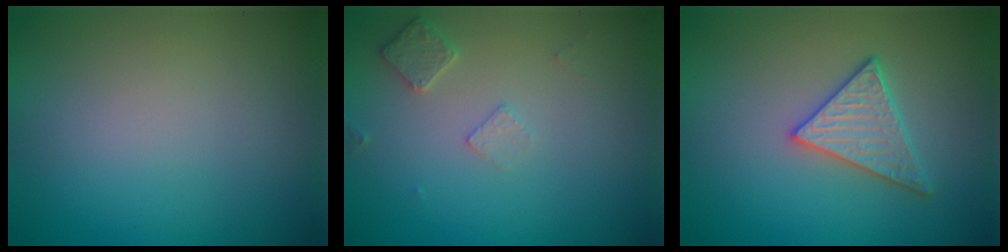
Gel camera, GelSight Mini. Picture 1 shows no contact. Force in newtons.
{"total": 1.8, "press": 1.8, "slide": 0.3}
{"total": 3.1, "press": 3.0, "slide": 0.7}